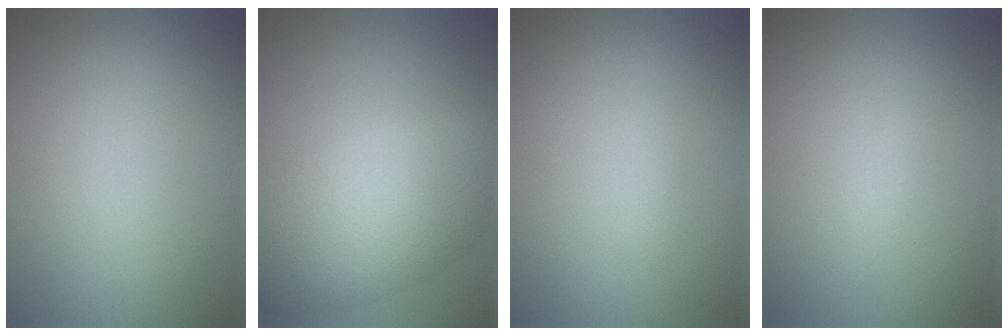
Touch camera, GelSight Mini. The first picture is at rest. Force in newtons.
{"total": 8.5, "press": 8.5, "slide": 0.3}
{"total": 0.8, "press": 0.8, "slide": 0.0}
{"total": 0.7, "press": 0.7, "slide": 0.1}